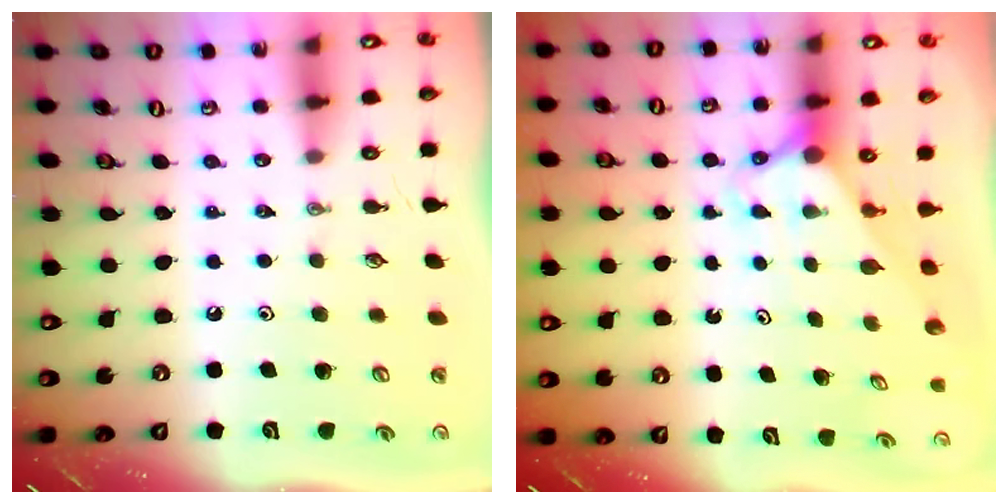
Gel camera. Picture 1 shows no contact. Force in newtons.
{"total": 2.9, "press": 2.9, "slide": 0.0}